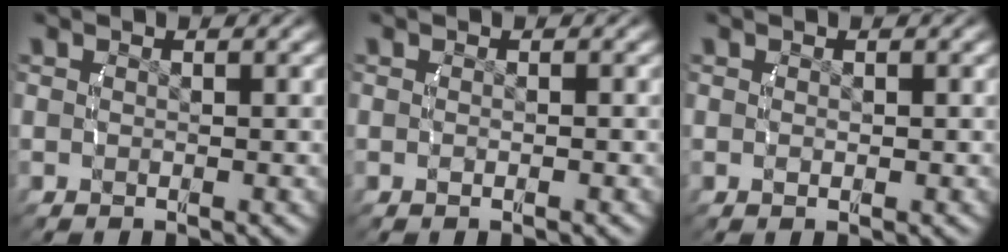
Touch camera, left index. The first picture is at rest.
{"total": 0.7, "force": [-0.4, 0.3, 0.5], "torque": [-0.014, -0.002, -0.007]}
{"total": 0.9, "force": [0.0, 0.8, 0.5], "torque": [-0.020, -0.008, 0.003]}